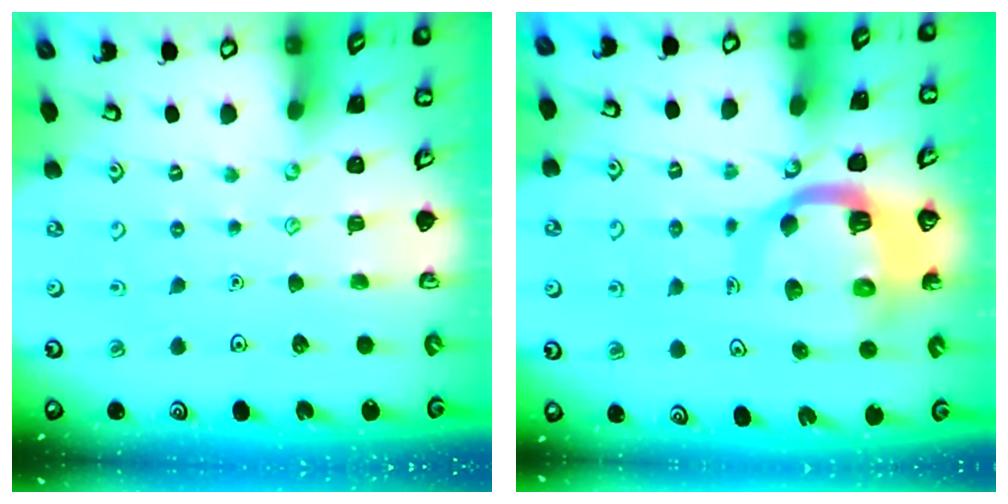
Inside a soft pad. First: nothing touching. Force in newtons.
{"total": 12.5, "press": 12.4, "slide": 1.5}